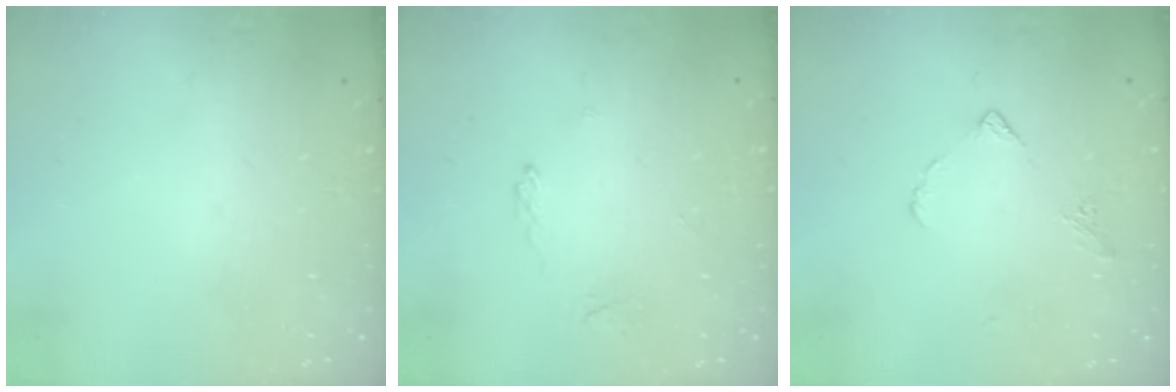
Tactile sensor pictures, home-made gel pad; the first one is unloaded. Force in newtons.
{"total": 1.7, "press": 1.7, "slide": 0.3}
{"total": 5.6, "press": 5.5, "slide": 0.7}